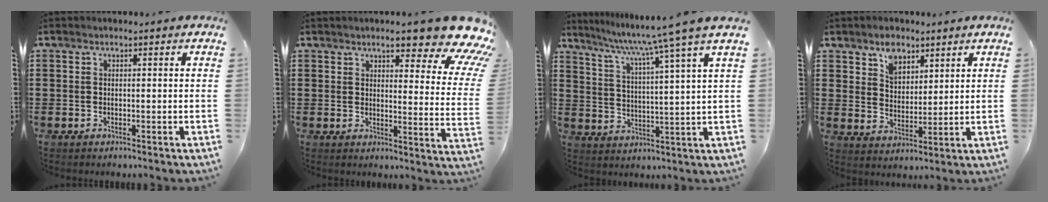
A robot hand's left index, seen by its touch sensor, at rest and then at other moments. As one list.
[{"total": 9.8, "force": [7.3, 2.0, 6.2], "torque": [-0.093, -0.040, 0.121]}, {"total": 8.3, "force": [6.7, -1.7, 4.6], "torque": [-0.115, -0.040, 0.103]}, {"total": 5.4, "force": [3.9, 3.3, 1.7], "torque": [-0.030, -0.001, 0.072]}]